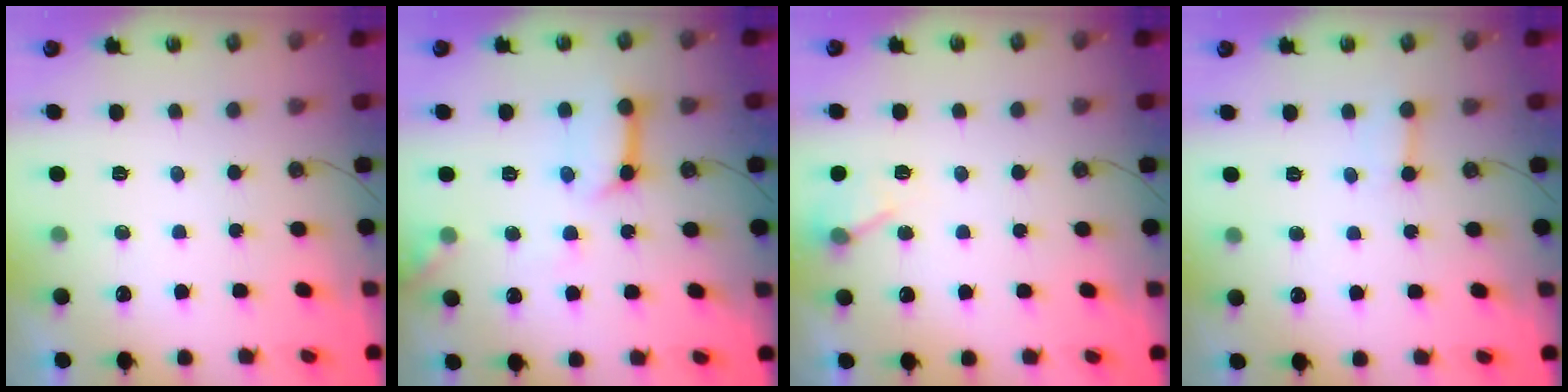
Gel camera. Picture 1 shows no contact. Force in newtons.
{"total": 11.8, "press": 11.8, "slide": 1.2}
{"total": 5.4, "press": 5.4, "slide": 0.7}
{"total": 2.4, "press": 2.4, "slide": 0.2}